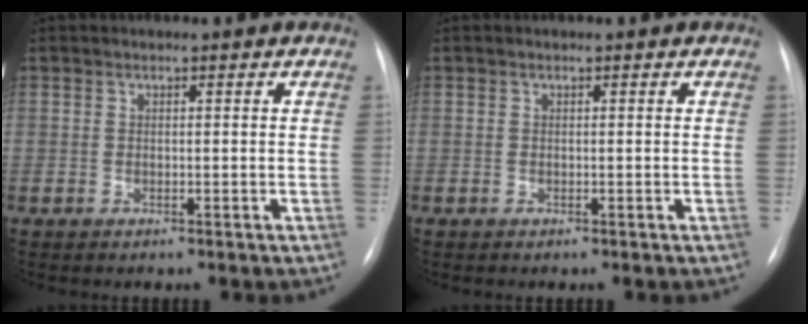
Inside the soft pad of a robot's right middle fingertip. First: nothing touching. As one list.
[{"total": 0.0}]